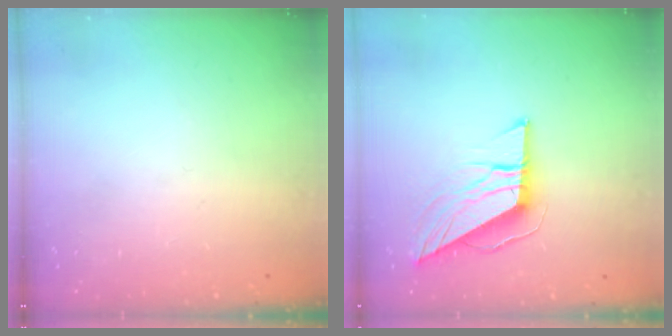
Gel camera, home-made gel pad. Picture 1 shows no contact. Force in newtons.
{"total": 9.6, "press": 9.6, "slide": 0.5}